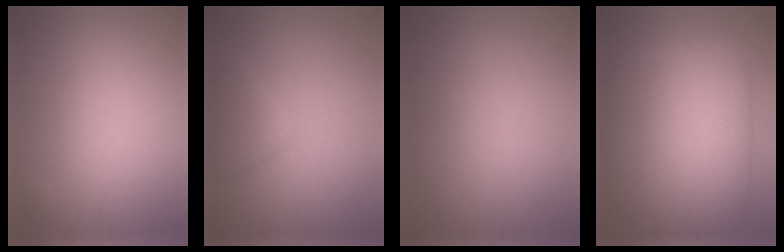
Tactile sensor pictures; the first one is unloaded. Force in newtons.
{"total": 2.2, "press": 2.2, "slide": 0.1}
{"total": 0.0}
{"total": 13.4, "press": 13.4, "slide": 0.3}